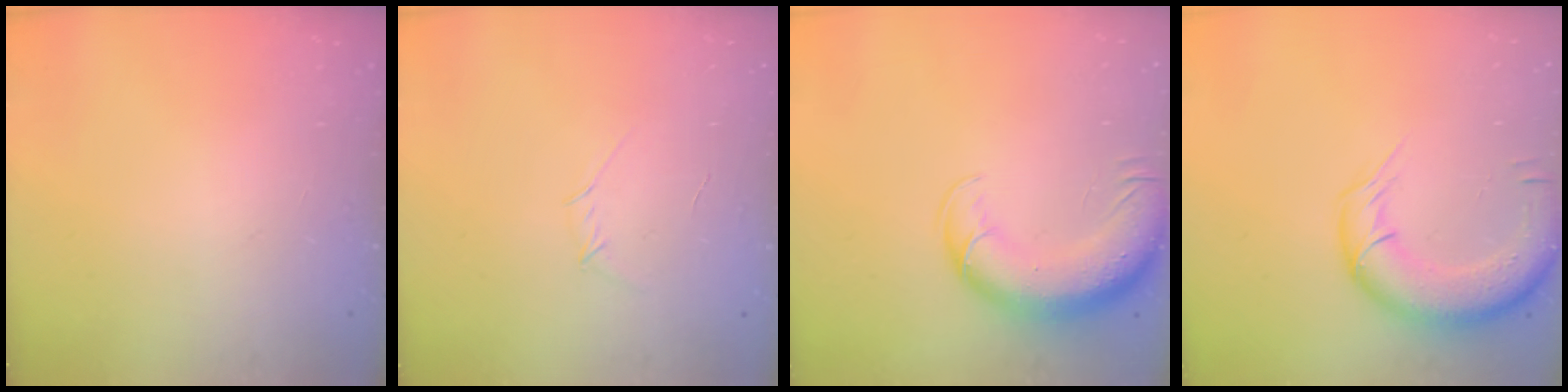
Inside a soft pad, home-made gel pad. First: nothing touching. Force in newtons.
{"total": 3.5, "press": 3.4, "slide": 0.8}
{"total": 13.5, "press": 13.1, "slide": 3.3}
{"total": 14.0, "press": 13.6, "slide": 3.1}